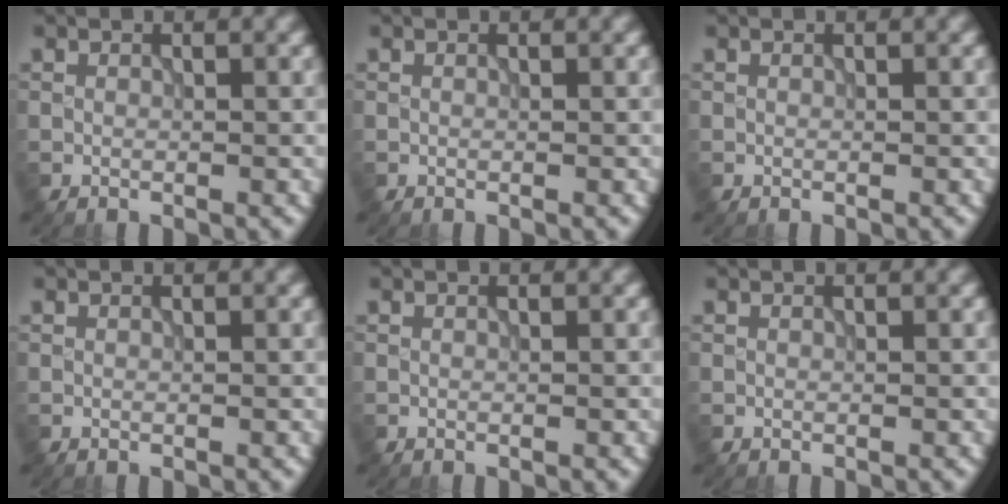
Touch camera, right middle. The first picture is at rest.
{"total": 0.0}
{"total": 0.0}
{"total": 0.0}
{"total": 0.0}
{"total": 0.0}